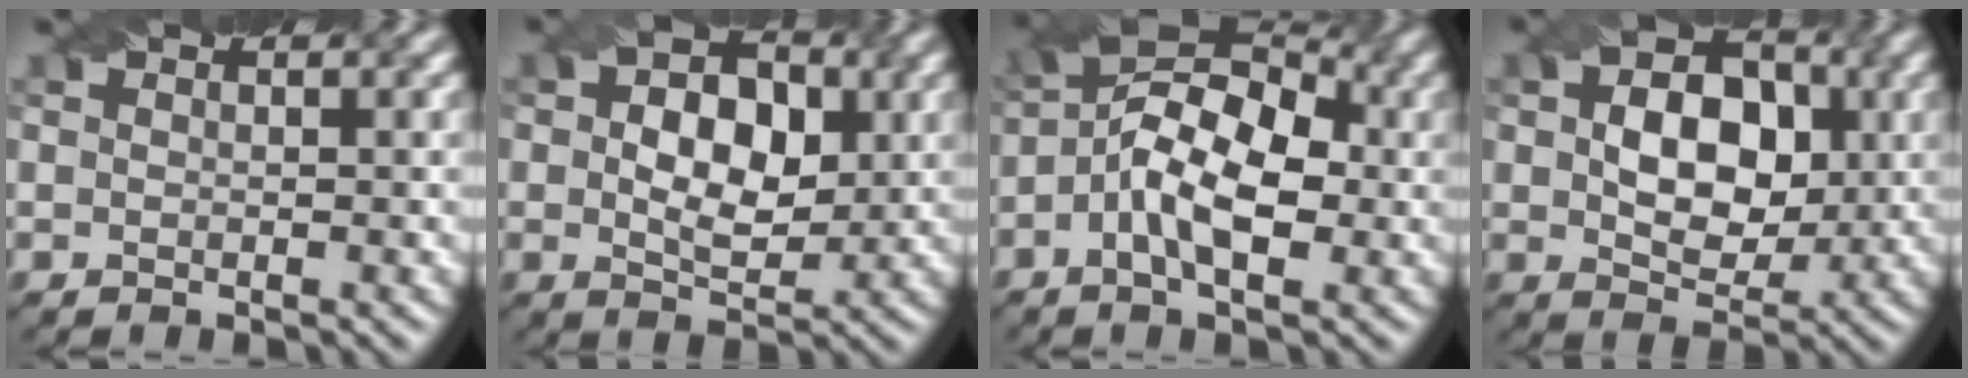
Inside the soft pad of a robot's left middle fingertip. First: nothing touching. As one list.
[{"total": 6.3, "force": [0.5, 4.1, 4.7], "torque": [-0.074, 0.002, 0.006]}, {"total": 8.6, "force": [-0.9, 4.3, 7.3], "torque": [-0.123, 0.024, -0.027]}, {"total": 7.4, "force": [0.6, 5.1, 5.4], "torque": [-0.089, 0.004, 0.006]}]